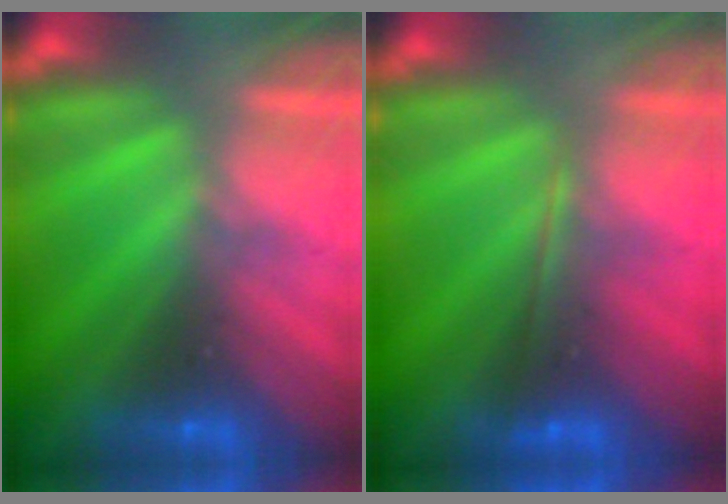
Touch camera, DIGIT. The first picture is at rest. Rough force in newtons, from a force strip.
{"total": 1.8}